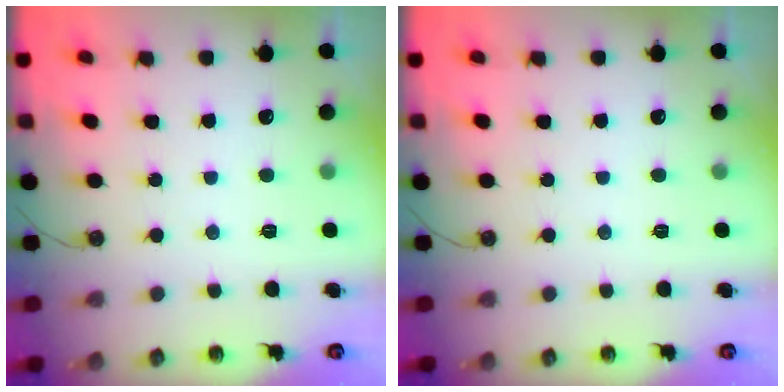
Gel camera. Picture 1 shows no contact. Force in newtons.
{"total": 0.0}